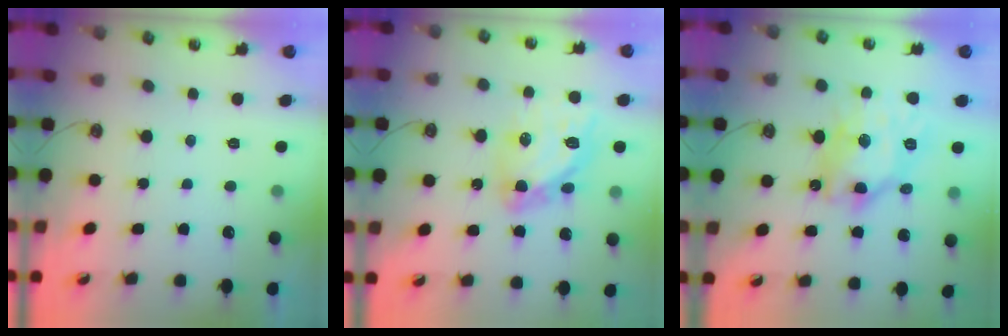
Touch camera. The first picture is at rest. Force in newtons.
{"total": 15.3, "press": 15.3, "slide": 1.3}
{"total": 14.7, "press": 14.6, "slide": 1.7}